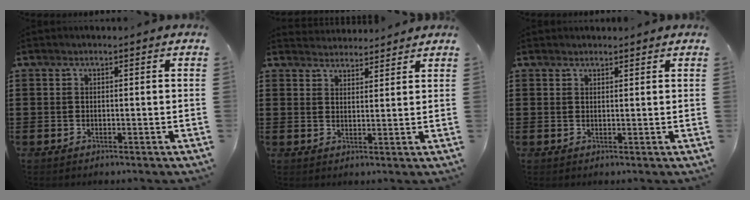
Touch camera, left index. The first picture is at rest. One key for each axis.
{"total": 2.8, "fx": 2.7, "fy": 0.3, "fz": -0.5, "tx": 0.001, "ty": -0.007, "tz": 0.053}
{"total": 1.2, "fx": 1.2, "fy": 0.4, "fz": 0.1, "tx": -0.003, "ty": 0.001, "tz": 0.023}